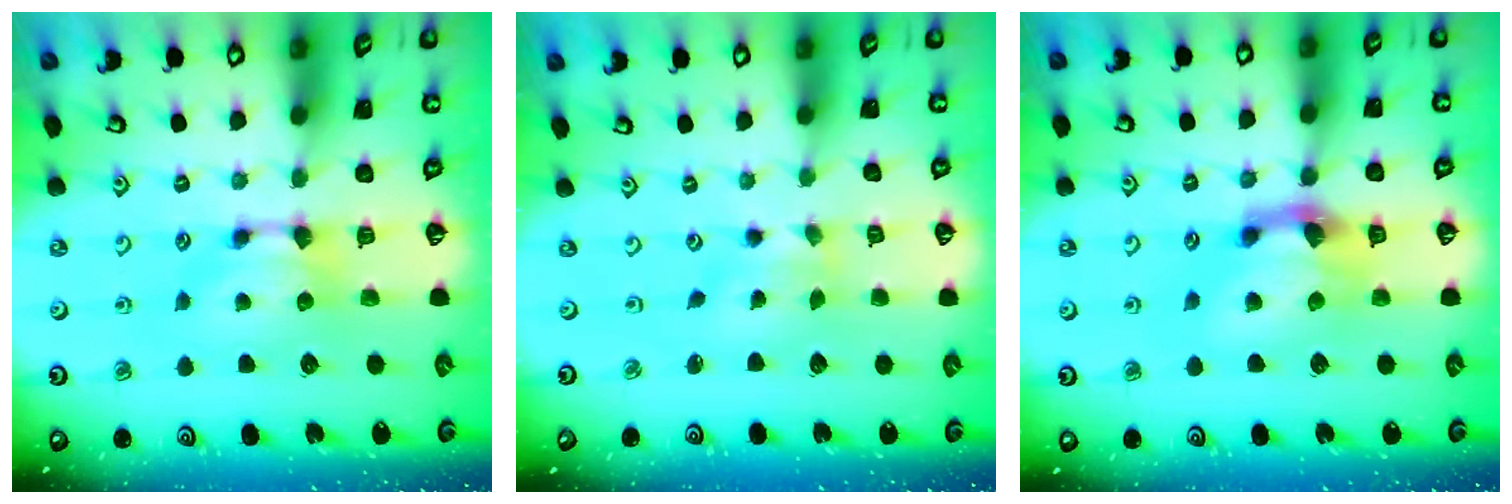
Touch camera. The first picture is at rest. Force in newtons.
{"total": 1.5, "press": 1.1, "slide": 1.0}
{"total": 4.6, "press": 4.1, "slide": 2.1}